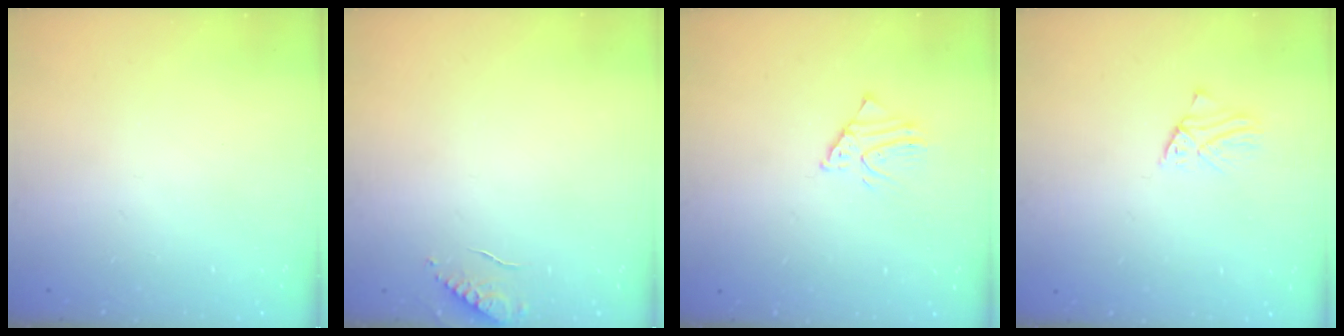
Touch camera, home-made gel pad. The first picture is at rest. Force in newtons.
{"total": 5.6, "press": 5.6, "slide": 0.8}
{"total": 1.7, "press": 1.7, "slide": 0.0}
{"total": 1.1, "press": 1.1, "slide": 0.1}